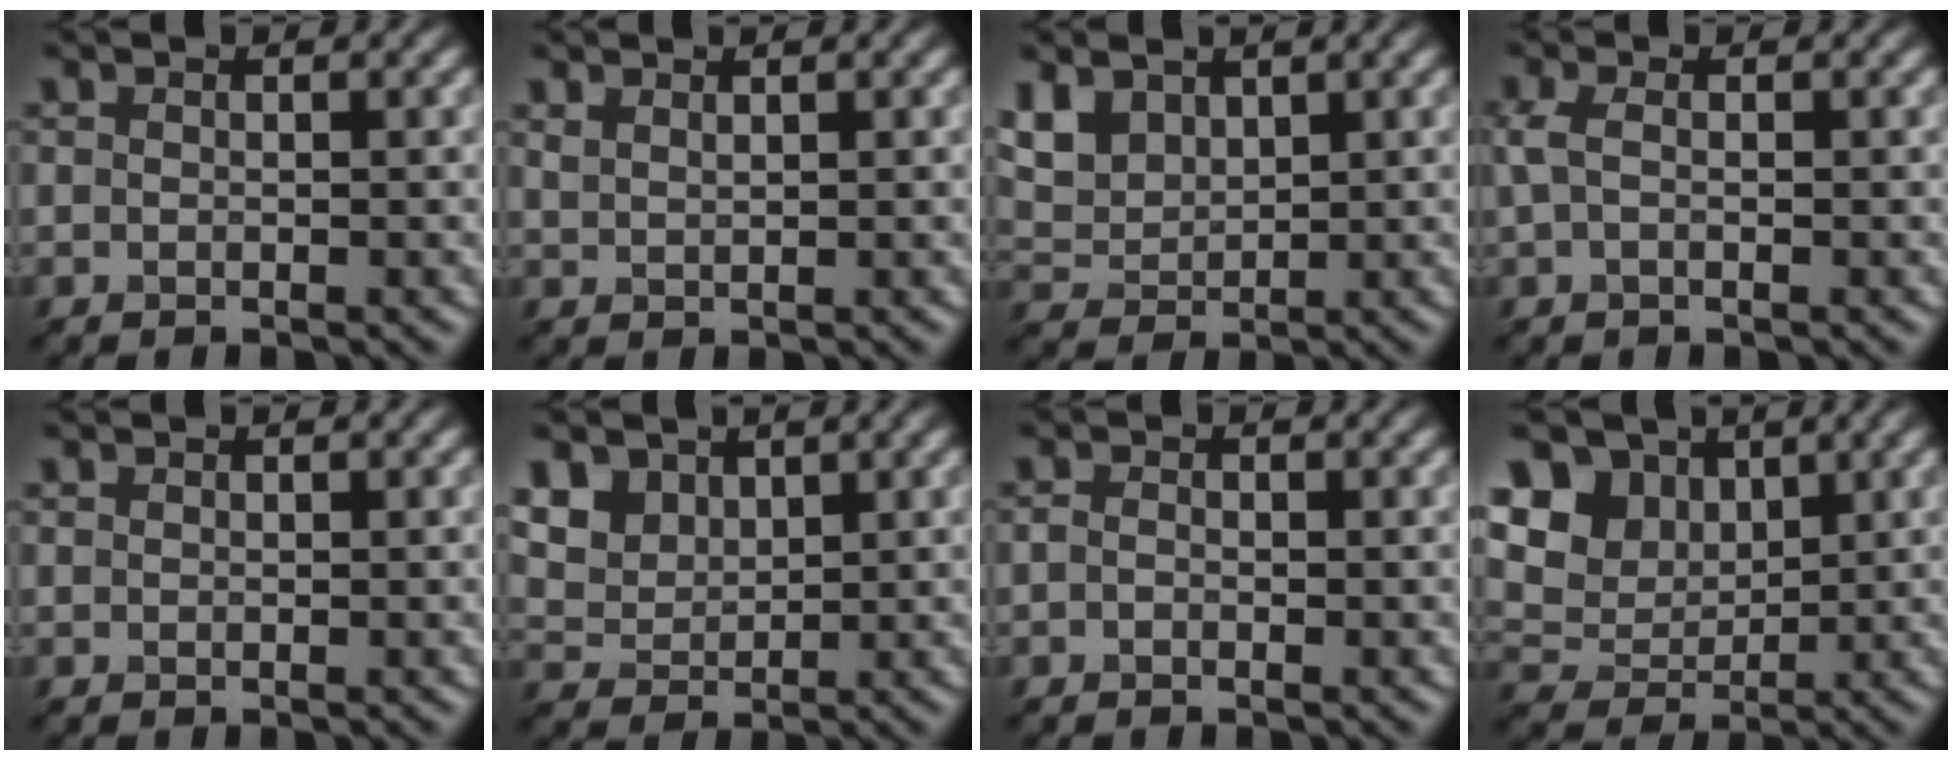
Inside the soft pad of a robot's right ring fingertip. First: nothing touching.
{"total": 0.9, "force": [0.4, -0.6, -0.6], "torque": [-0.003, 0.005, 0.029]}
{"total": 2.6, "force": [2.0, 1.6, 0.7], "torque": [-0.053, 0.004, 0.065]}
{"total": 0.6, "force": [-0.3, -0.3, 0.4], "torque": [-0.037, 0.007, 0.016]}
{"total": 0.6, "force": [-0.1, -0.4, -0.4], "torque": [-0.002, -0.003, 0.003]}
{"total": 4.5, "force": [3.1, 3.0, 1.3], "torque": [-0.093, 0.008, 0.088]}
{"total": 1.0, "force": [-0.7, -0.5, -0.5], "torque": [-0.016, -0.002, 0.005]}
{"total": 9.3, "force": [5.1, 6.8, 3.7], "torque": [-0.117, 0.027, 0.109]}